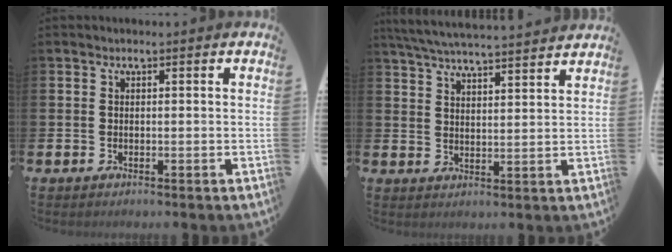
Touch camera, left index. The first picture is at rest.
{"total": 5.6, "force": [5.5, -0.1, 1.1], "torque": [-0.041, -0.034, 0.098]}